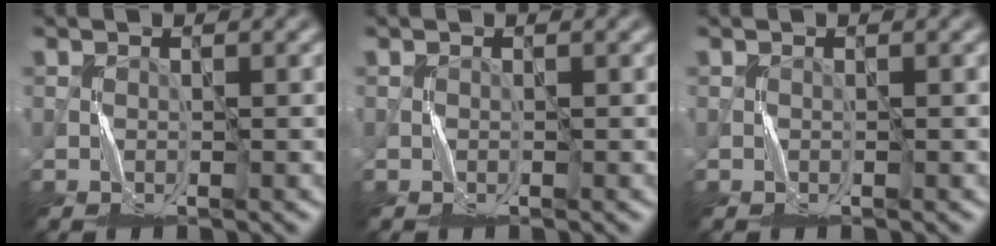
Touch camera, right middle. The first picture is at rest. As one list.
[{"total": 0.0}, {"total": 0.0}]